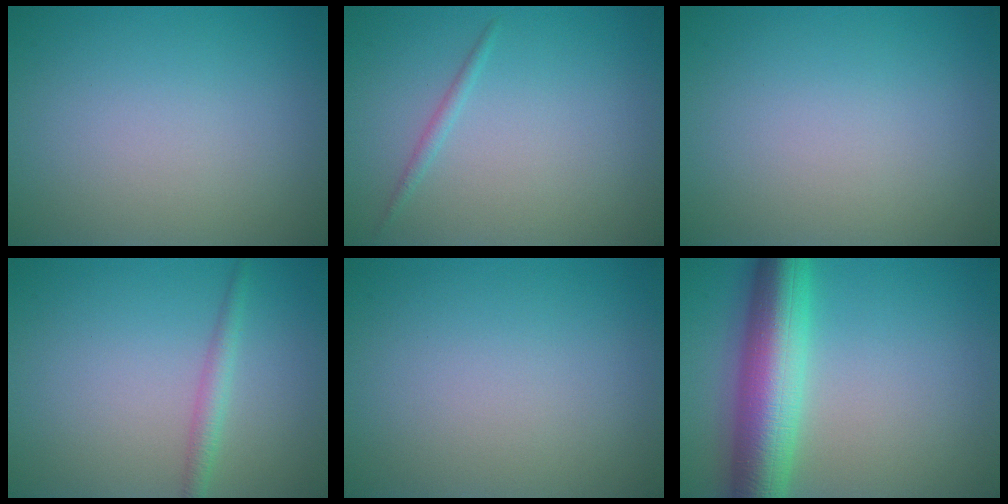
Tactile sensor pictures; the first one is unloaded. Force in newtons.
{"total": 0.9, "press": 0.9, "slide": 0.1}
{"total": 0.0}
{"total": 1.7, "press": 1.7, "slide": 0.0}
{"total": 0.0}
{"total": 8.9, "press": 8.9, "slide": 0.1}